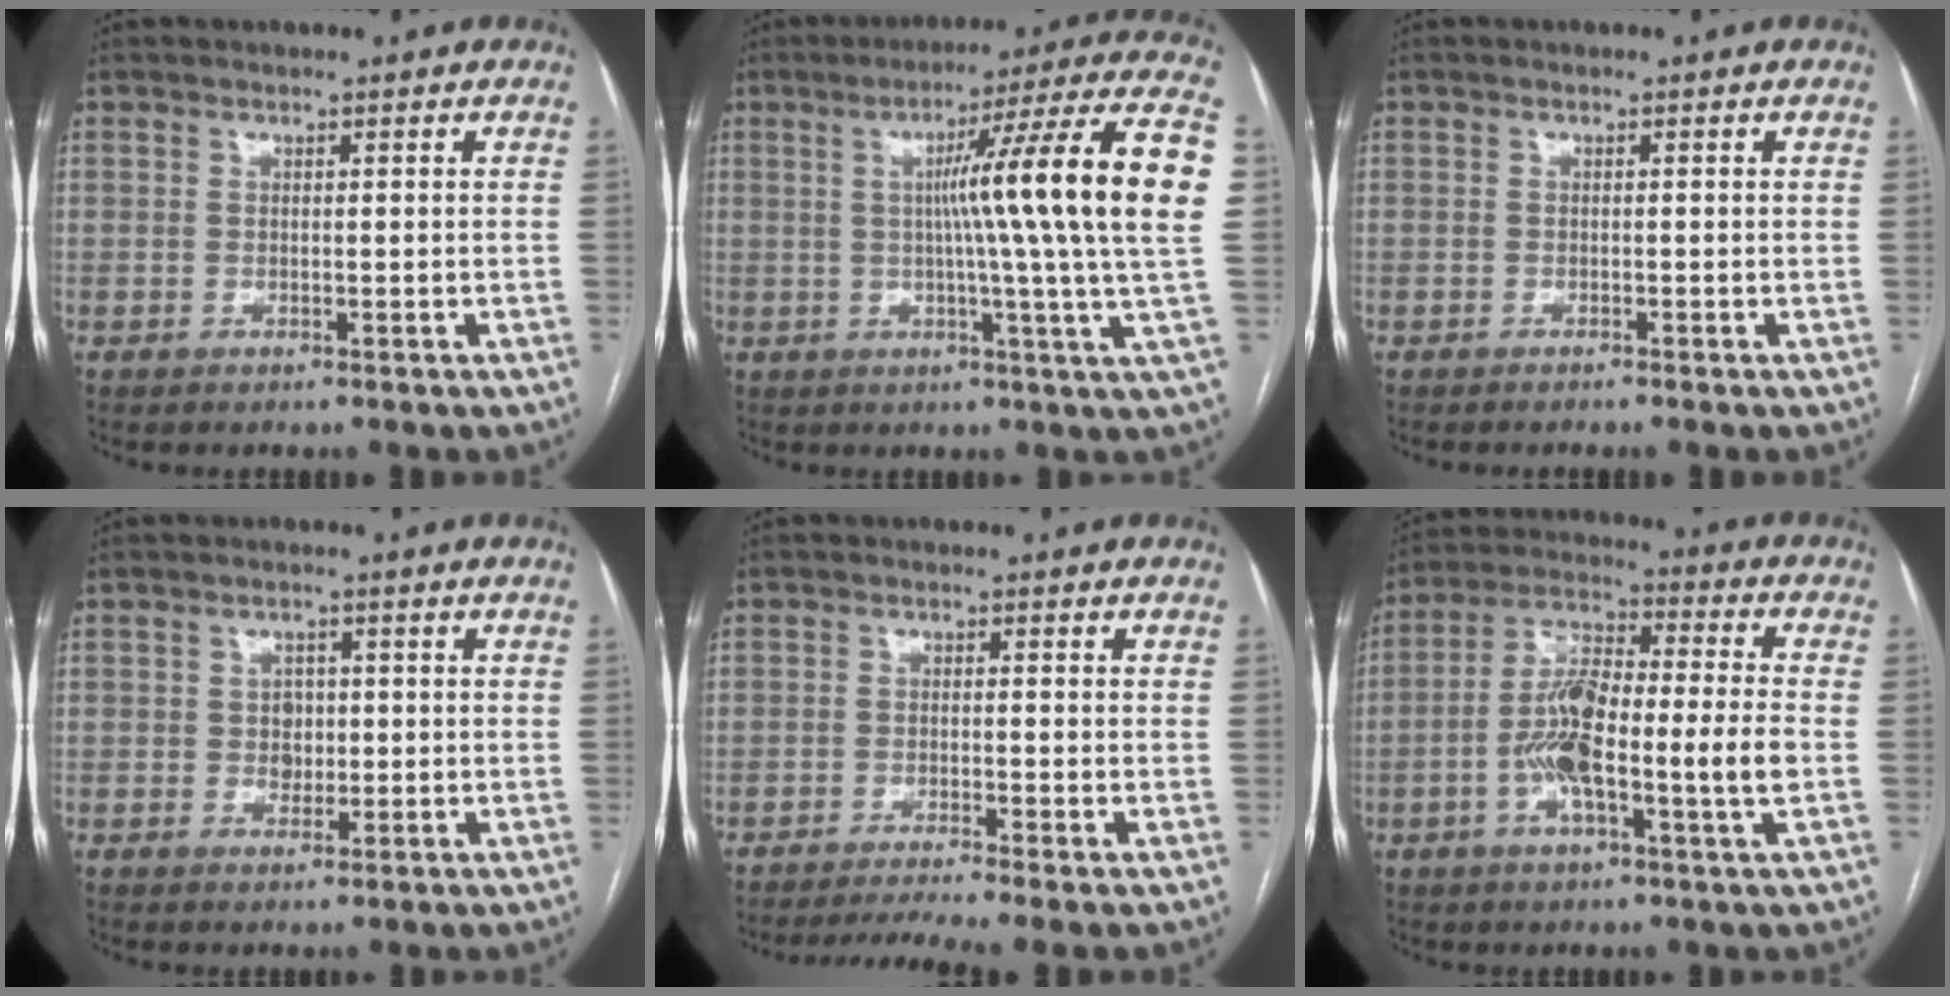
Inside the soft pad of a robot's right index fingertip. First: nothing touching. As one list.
[{"total": 20.1, "force": [2.3, -2.2, 19.8], "torque": [-0.252, 0.010, 0.014]}, {"total": 0.7, "force": [-0.6, -0.3, 0.3], "torque": [-0.005, 0.002, -0.013]}, {"total": 2.6, "force": [0.0, 2.2, 1.4], "torque": [-0.015, 0.005, 0.002]}, {"total": 5.8, "force": [-4.8, -1.4, 2.8], "torque": [-0.046, -0.013, -0.080]}, {"total": 13.4, "force": [-2.7, 1.6, 13.1], "torque": [-0.250, 0.014, -0.053]}]